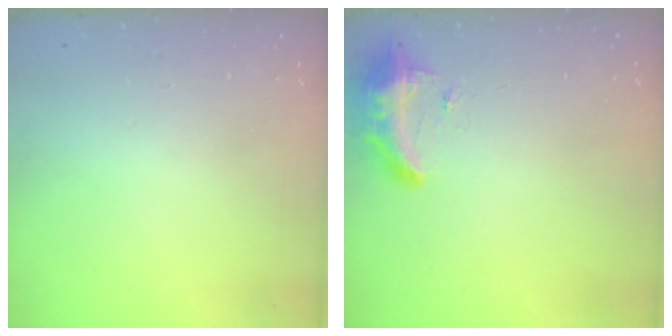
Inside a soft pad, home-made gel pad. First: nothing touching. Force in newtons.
{"total": 12.6, "press": 10.6, "slide": 6.9}